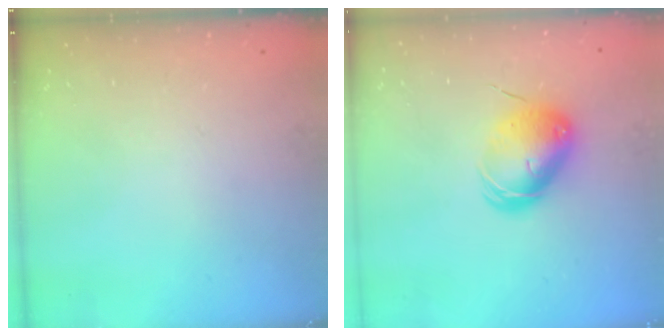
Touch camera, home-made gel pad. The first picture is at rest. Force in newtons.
{"total": 8.4, "press": 8.3, "slide": 1.4}